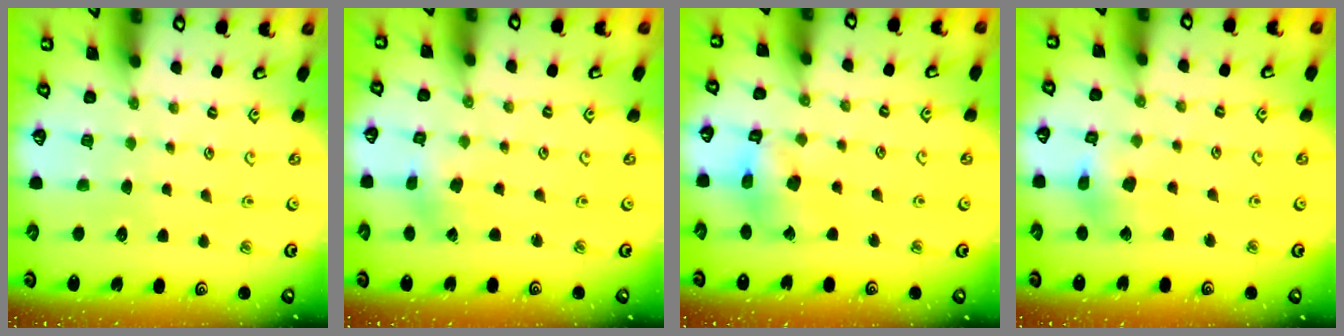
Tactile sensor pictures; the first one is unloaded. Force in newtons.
{"total": 0.8, "press": 0.7, "slide": 0.3}
{"total": 10.0, "press": 10.0, "slide": 1.1}
{"total": 7.8, "press": 7.7, "slide": 1.0}